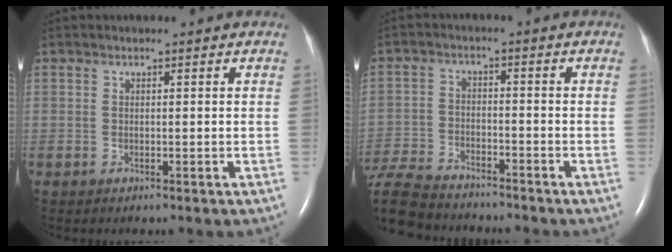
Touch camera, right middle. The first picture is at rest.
{"total": 15.2, "force": [-13.1, 4.8, 6.0], "torque": [-0.169, -0.014, -0.217]}